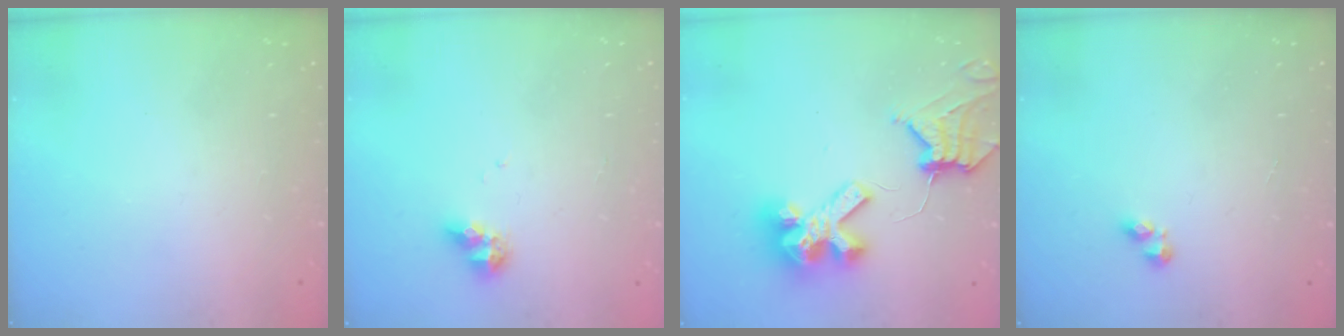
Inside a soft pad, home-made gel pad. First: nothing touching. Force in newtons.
{"total": 6.4, "press": 6.4, "slide": 0.7}
{"total": 12.2, "press": 12.1, "slide": 1.2}
{"total": 2.4, "press": 2.4, "slide": 0.3}